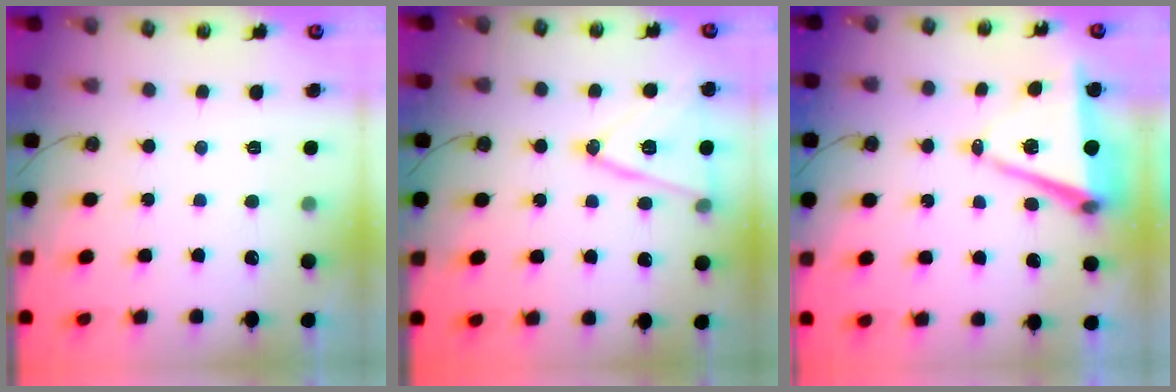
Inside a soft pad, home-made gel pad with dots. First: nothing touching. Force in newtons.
{"total": 15.1, "press": 14.7, "slide": 3.4}
{"total": 10.3, "press": 9.4, "slide": 4.2}